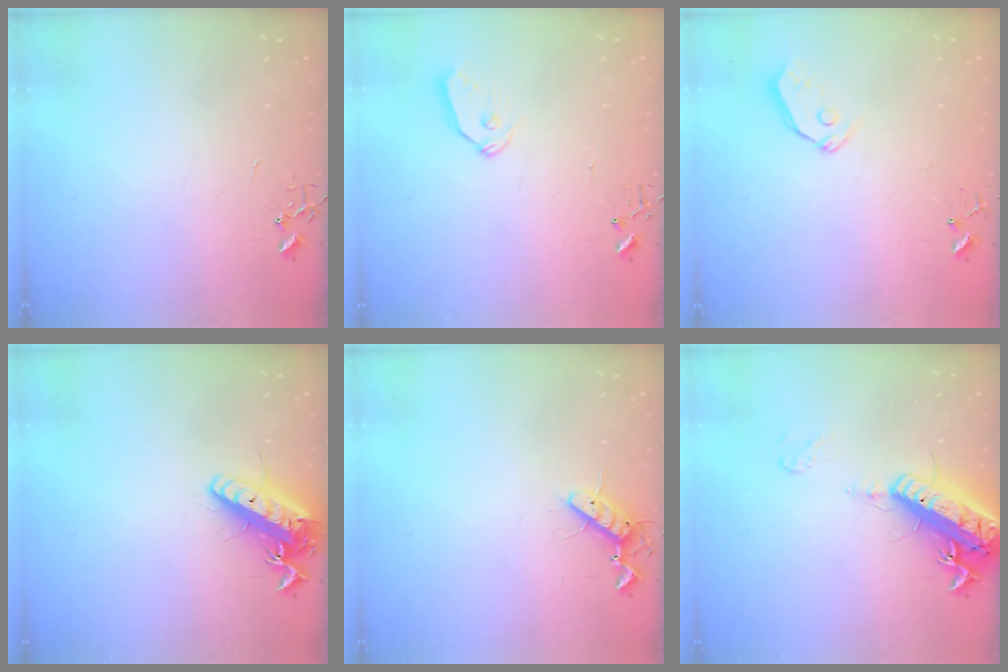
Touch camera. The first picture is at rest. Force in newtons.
{"total": 7.2, "press": 7.2, "slide": 0.4}
{"total": 4.8, "press": 4.8, "slide": 0.4}
{"total": 16.0, "press": 15.7, "slide": 3.1}
{"total": 8.5, "press": 8.4, "slide": 1.5}
{"total": 18.9, "press": 18.5, "slide": 3.7}